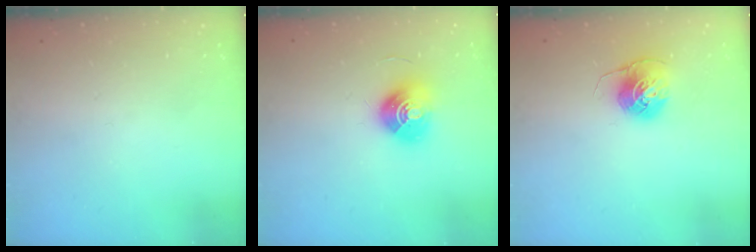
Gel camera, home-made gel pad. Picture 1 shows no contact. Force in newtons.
{"total": 10.3, "press": 10.3, "slide": 0.5}
{"total": 7.1, "press": 7.1, "slide": 0.5}